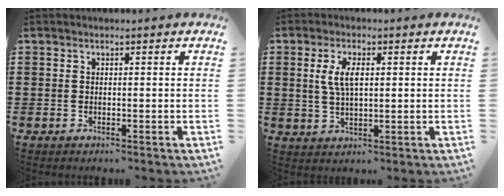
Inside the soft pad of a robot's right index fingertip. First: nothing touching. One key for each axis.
{"total": 4.9, "fx": 1.1, "fy": 1.8, "fz": 4.4, "tx": -0.091, "ty": 0.008, "tz": 0.017}